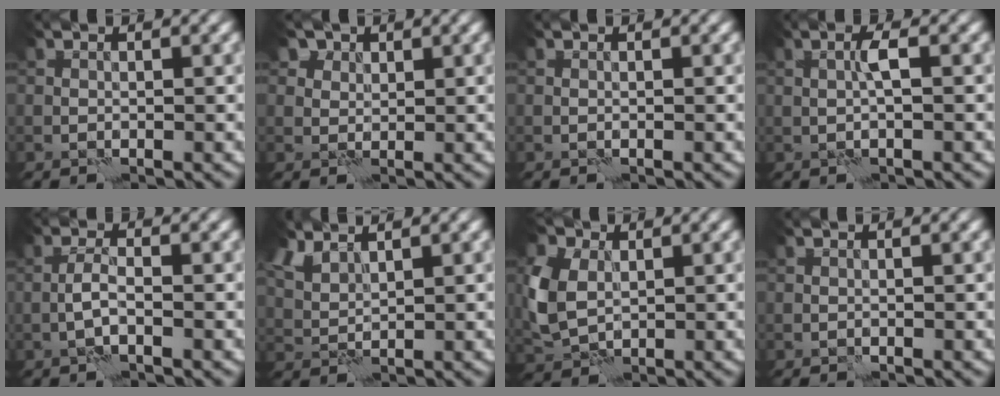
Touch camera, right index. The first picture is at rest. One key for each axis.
{"total": 3.9, "fx": 2.7, "fy": 2.5, "fz": 1.2, "tx": -0.026, "ty": 0.005, "tz": 0.040}
{"total": 0.0}
{"total": 1.2, "fx": 0.2, "fy": -0.2, "fz": 1.1, "tx": -0.023, "ty": 0.004, "tz": 0.004}
{"total": 1.4, "fx": -0.5, "fy": 0.1, "fz": 1.2, "tx": -0.028, "ty": 0.006, "tz": -0.015}
{"total": 2.4, "fx": 2.2, "fy": 0.6, "fz": 0.7, "tx": -0.025, "ty": 0.002, "tz": 0.051}
{"total": 6.2, "fx": 1.0, "fy": 4.6, "fz": 4.0, "tx": -0.118, "ty": 0.003, "tz": 0.019}
{"total": 0.0}